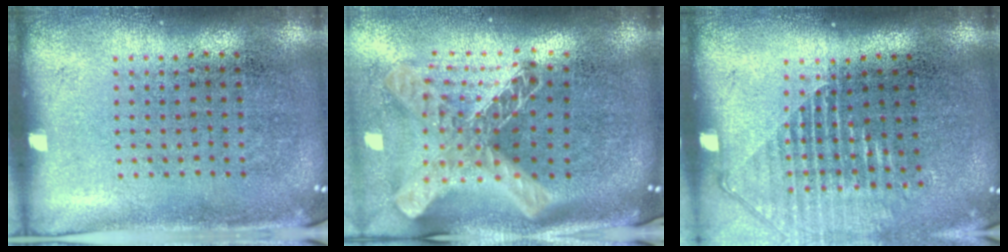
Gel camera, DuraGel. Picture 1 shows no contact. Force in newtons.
{"total": 2.9, "press": 2.1, "slide": 2.0}
{"total": 1.3, "press": 1.2, "slide": 0.5}